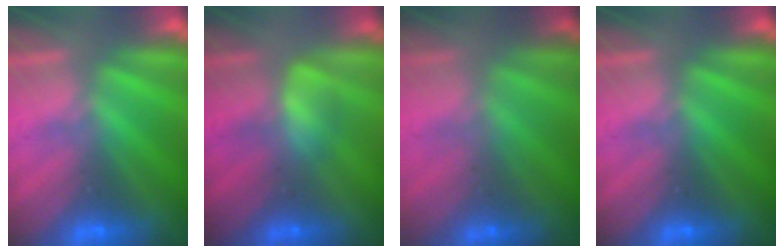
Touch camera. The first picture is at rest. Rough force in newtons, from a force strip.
{"total": 2.5}
{"total": 1.8}
{"total": 0.0}